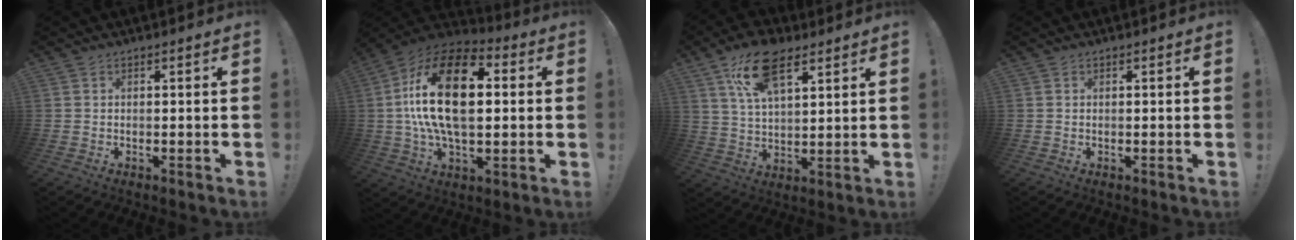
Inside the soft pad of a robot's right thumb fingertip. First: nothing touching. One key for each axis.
{"total": 25.1, "fx": 2.6, "fy": 13.5, "fz": 21.0, "tx": -0.372, "ty": 0.004, "tz": 0.036}
{"total": 15.8, "fx": 8.9, "fy": 7.6, "fz": 10.7, "tx": -0.185, "ty": -0.025, "tz": 0.160}
{"total": 0.0}